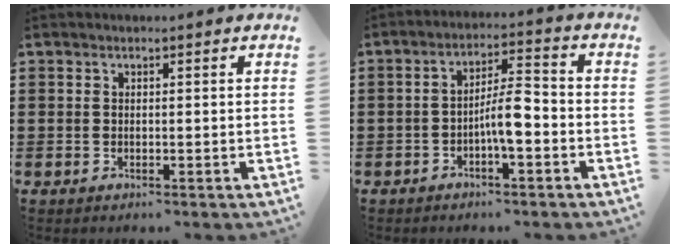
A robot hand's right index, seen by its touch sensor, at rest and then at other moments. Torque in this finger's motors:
{"motor_torque": [1.61, 0.52, 0.39, 0.21]}